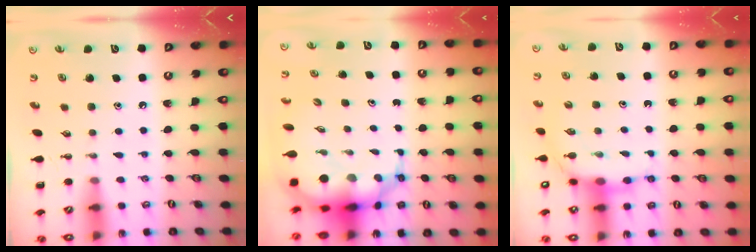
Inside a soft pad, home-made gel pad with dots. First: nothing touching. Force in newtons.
{"total": 10.9, "press": 10.5, "slide": 2.7}
{"total": 8.7, "press": 8.5, "slide": 1.6}